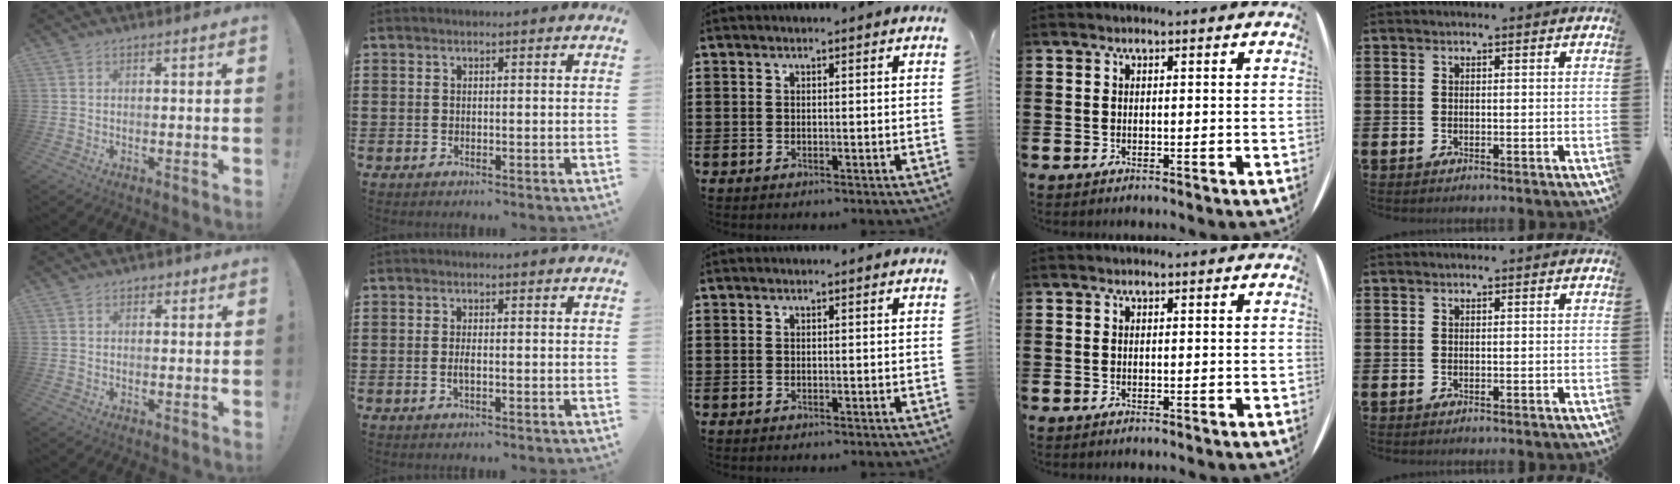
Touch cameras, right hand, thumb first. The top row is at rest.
{"thumb": {"total": 1.6, "force": [0.7, 1.3, 0.5], "torque": [0.000, -0.002, 0.011]}, "index": {"total": 1.3, "force": [-0.3, 0.3, 1.2], "torque": [-0.031, -0.003, -0.007]}}